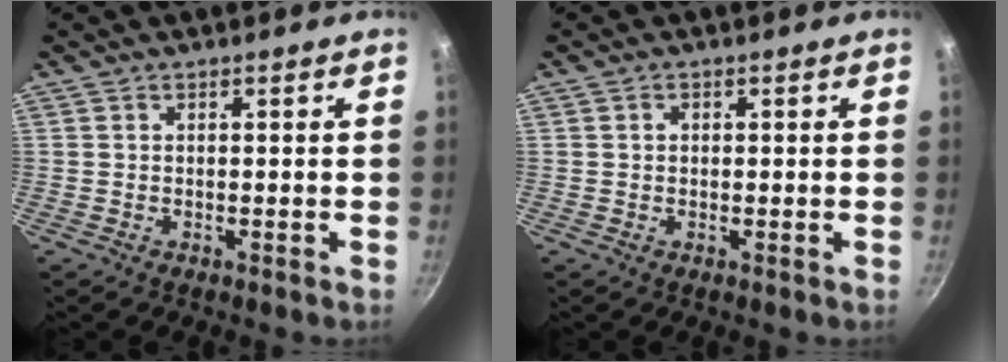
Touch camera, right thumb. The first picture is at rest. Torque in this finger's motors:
{"motor_torque": [-0.20, -0.21, 0.38, -0.21, -0.01]}